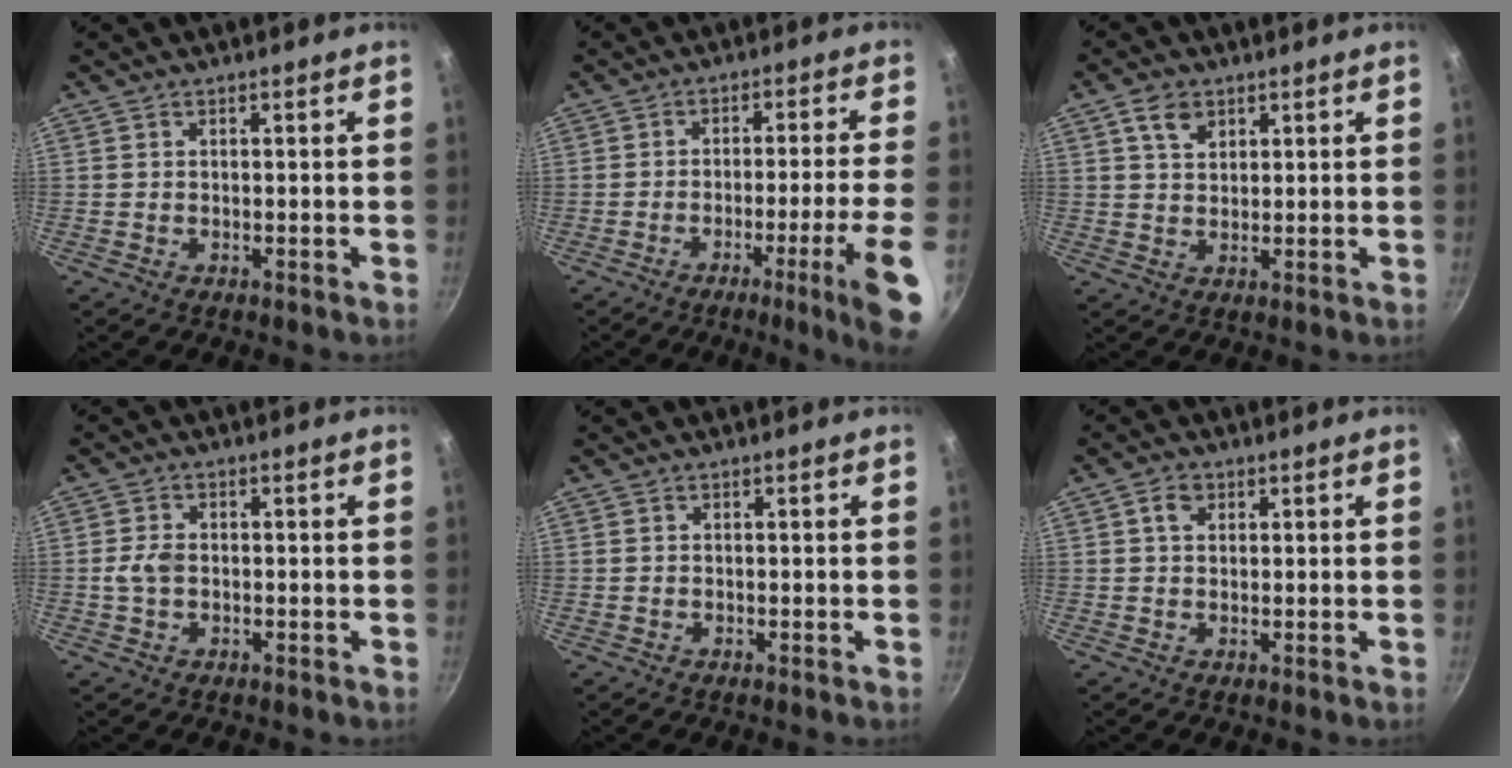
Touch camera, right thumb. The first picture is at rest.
{"total": 12.2, "force": [-5.4, -0.1, 11.0], "torque": [-0.155, 0.021, -0.073]}
{"total": 4.5, "force": [2.4, 2.9, 2.3], "torque": [-0.030, -0.009, 0.045]}
{"total": 3.2, "force": [-0.3, 2.3, 2.1], "torque": [-0.040, 0.008, -0.008]}
{"total": 0.0}
{"total": 2.8, "force": [1.1, 2.1, 1.5], "torque": [-0.017, -0.002, 0.017]}